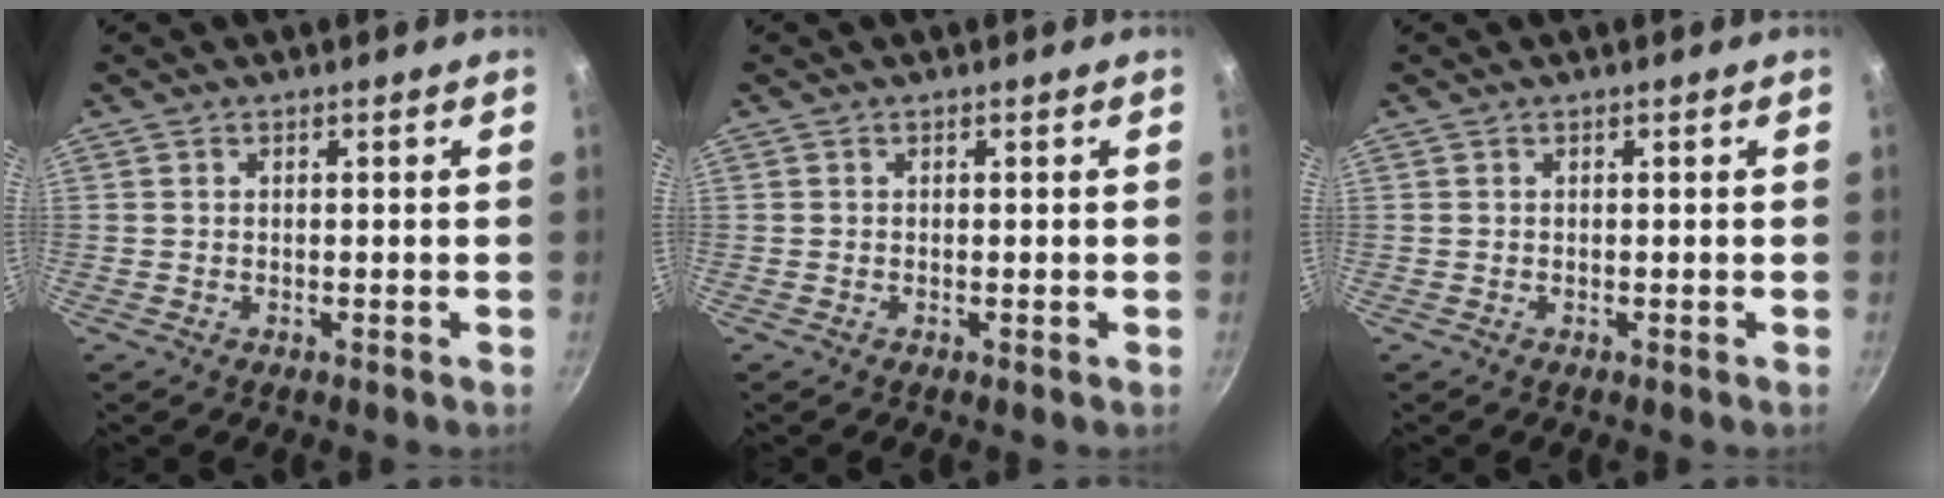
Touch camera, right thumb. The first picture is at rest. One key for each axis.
{"total": 0.0}
{"total": 0.0}